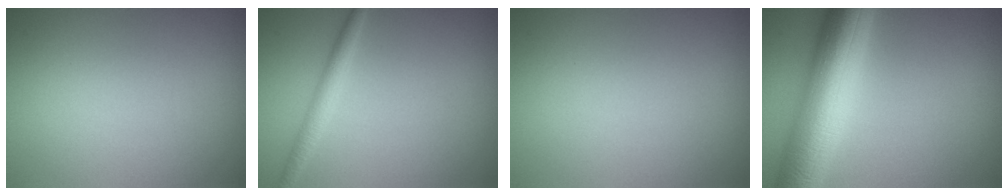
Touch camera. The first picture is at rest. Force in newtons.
{"total": 1.8, "press": 1.8, "slide": 0.0}
{"total": 0.0}
{"total": 9.9, "press": 9.9, "slide": 0.0}